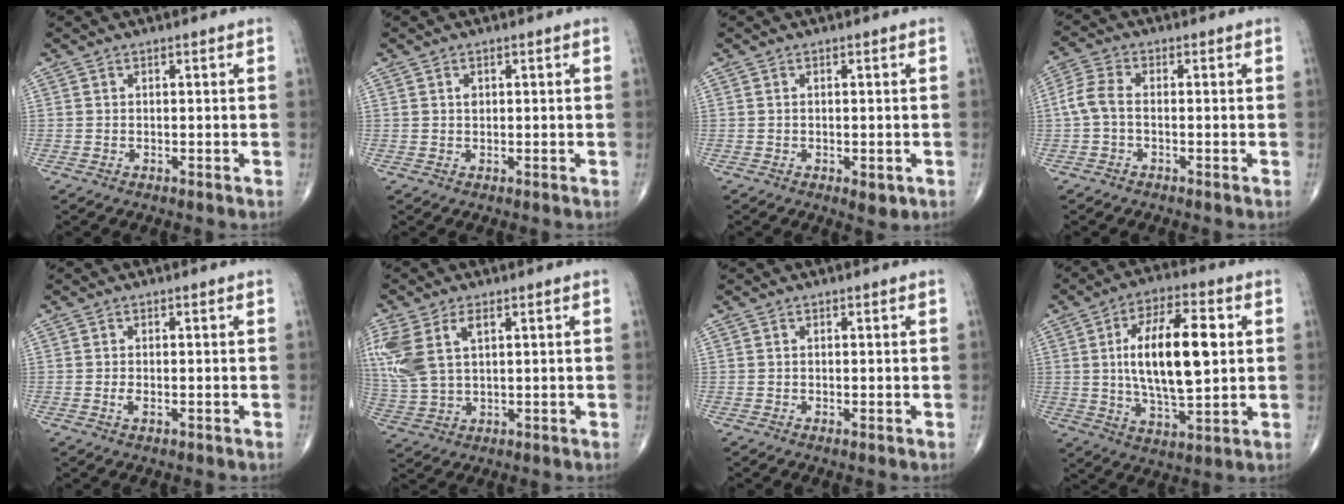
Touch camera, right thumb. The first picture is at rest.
{"total": 1.0, "force": [0.3, 0.7, 0.6], "torque": [-0.006, 0.000, 0.005]}
{"total": 2.6, "force": [-0.8, 1.2, 2.1], "torque": [-0.022, -0.001, -0.006]}
{"total": 4.5, "force": [-0.7, 2.5, 3.7], "torque": [-0.089, 0.012, -0.025]}
{"total": 1.3, "force": [-0.3, 0.5, 1.2], "torque": [-0.024, -0.003, -0.006]}
{"total": 12.5, "force": [4.1, 7.0, 9.4], "torque": [-0.237, 0.002, 0.093]}
{"total": 0.0}
{"total": 17.5, "force": [2.4, 7.1, 15.9], "torque": [-0.261, -0.001, 0.041]}